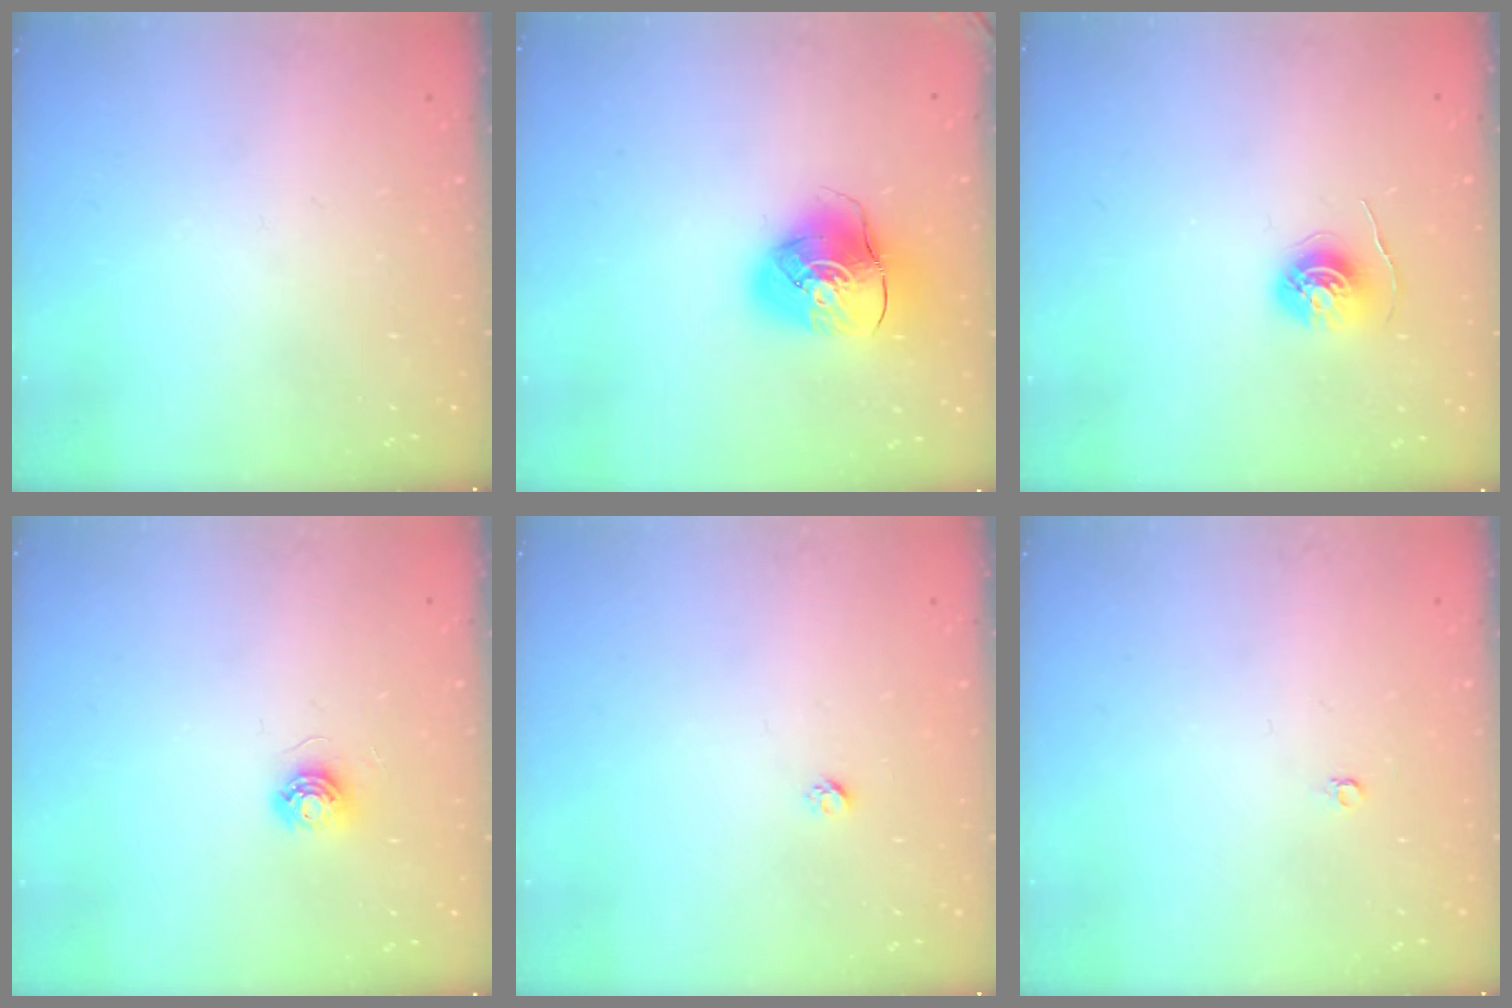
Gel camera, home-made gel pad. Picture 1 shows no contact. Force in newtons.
{"total": 12.6, "press": 12.5, "slide": 1.6}
{"total": 5.7, "press": 5.7, "slide": 0.5}
{"total": 5.6, "press": 5.6, "slide": 0.3}
{"total": 1.9, "press": 1.9, "slide": 0.1}
{"total": 3.2, "press": 3.2, "slide": 0.2}